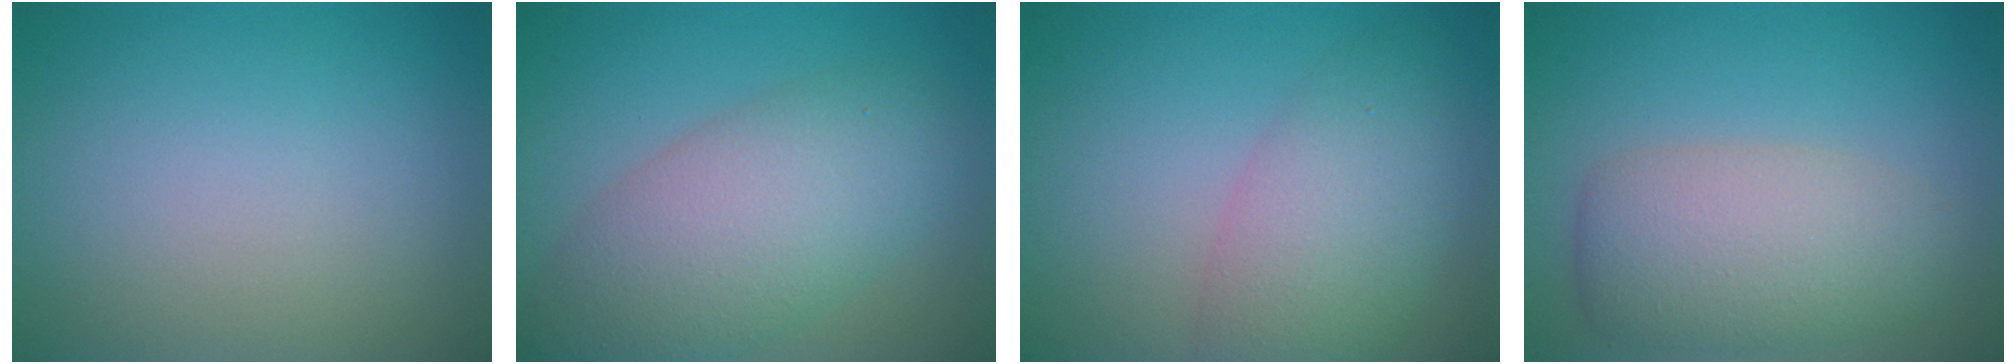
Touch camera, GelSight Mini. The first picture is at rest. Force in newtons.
{"total": 7.7, "press": 7.7, "slide": 0.3}
{"total": 5.3, "press": 5.3, "slide": 0.2}
{"total": 5.6, "press": 5.6, "slide": 0.3}